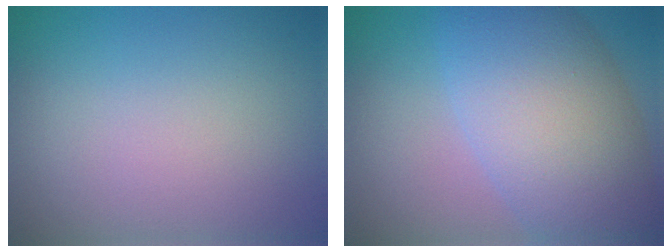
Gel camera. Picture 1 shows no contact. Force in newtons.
{"total": 10.0, "press": 10.0, "slide": 0.3}